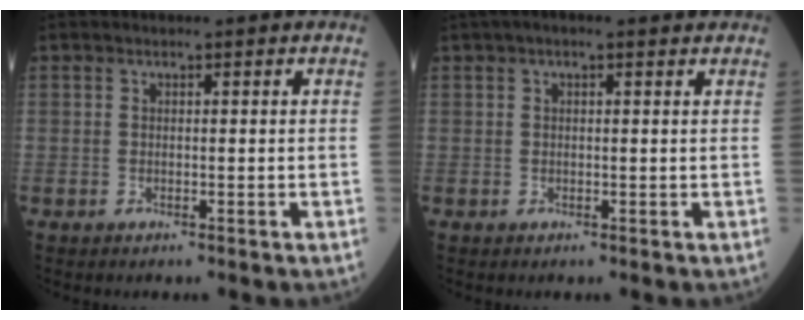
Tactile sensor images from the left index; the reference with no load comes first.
{"total": 3.6, "force": [2.3, 1.1, 2.5], "torque": [-0.046, 0.031, 0.035]}